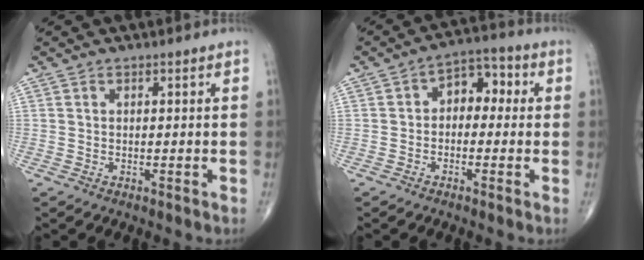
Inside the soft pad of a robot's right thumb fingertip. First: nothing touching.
{"total": 6.7, "force": [0.2, 4.7, 4.9], "torque": [-0.037, 0.029, -0.012]}